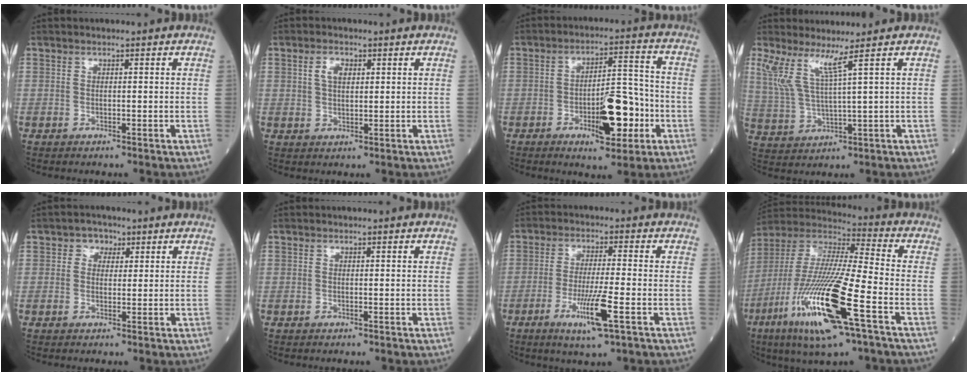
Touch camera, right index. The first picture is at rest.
{"total": 3.0, "force": [1.1, 1.6, 2.3], "torque": [-0.045, 0.006, 0.020]}
{"total": 10.1, "force": [-3.5, 3.2, 9.0], "torque": [-0.136, 0.011, -0.049]}
{"total": 5.5, "force": [3.6, -1.1, 4.1], "torque": [-0.093, -0.004, 0.084]}
{"total": 2.3, "force": [0.9, 1.9, 0.8], "torque": [-0.010, 0.007, 0.008]}
{"total": 0.0}
{"total": 8.0, "force": [-3.3, -0.1, 7.3], "torque": [-0.139, -0.019, -0.055]}
{"total": 22.1, "force": [-9.0, 2.4, 20.1], "torque": [-0.439, -0.043, -0.166]}